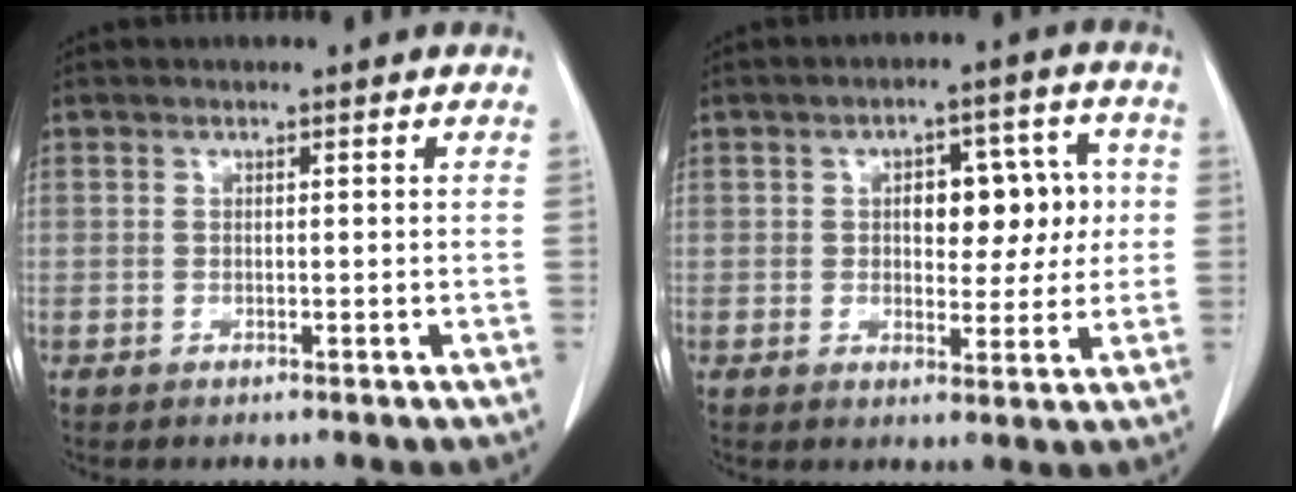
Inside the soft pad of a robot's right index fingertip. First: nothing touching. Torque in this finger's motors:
{"motor_torque": [0.55, 0.40, 0.18, 0.06]}